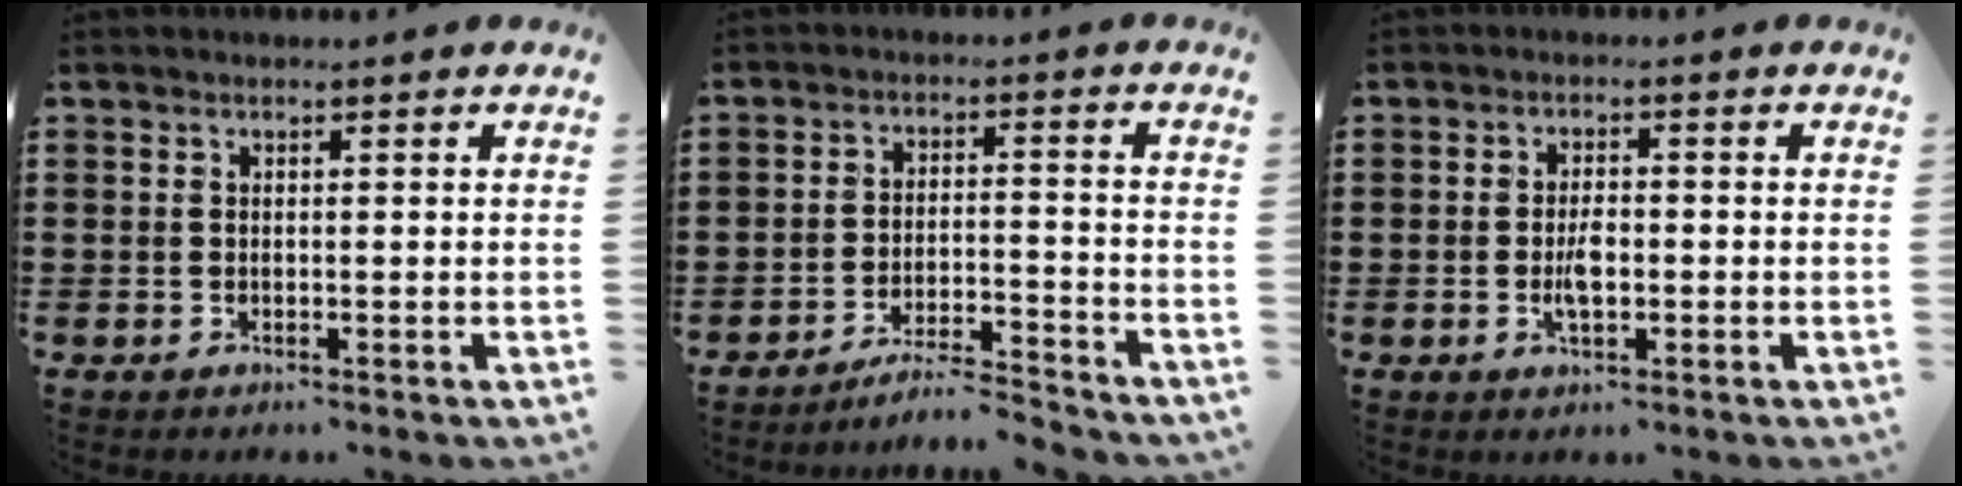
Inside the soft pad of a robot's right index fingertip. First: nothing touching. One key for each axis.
{"total": 5.3, "fx": -5.0, "fy": -0.1, "fz": 1.6, "tx": -0.036, "ty": -0.006, "tz": -0.101}
{"total": 3.6, "fx": -0.7, "fy": 1.5, "fz": 3.2, "tx": -0.064, "ty": 0.001, "tz": -0.014}